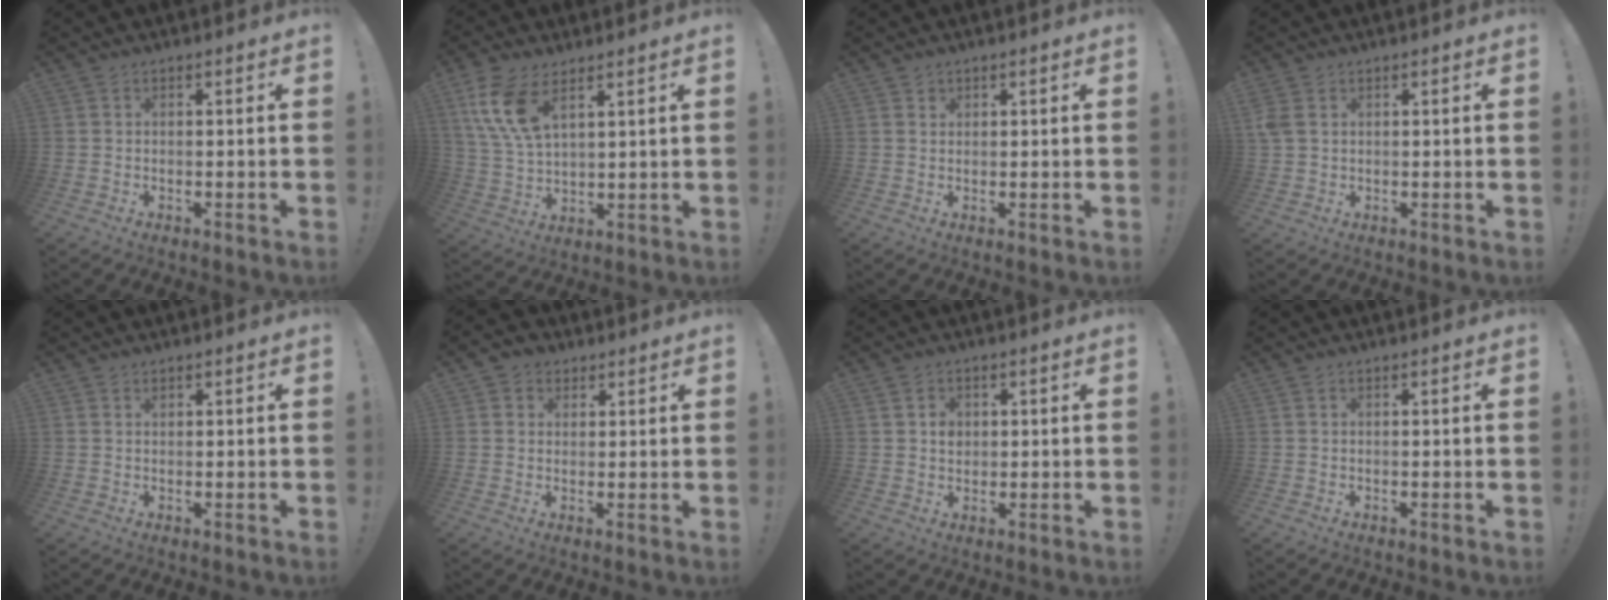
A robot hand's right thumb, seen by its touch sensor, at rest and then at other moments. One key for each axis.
{"total": 11.5, "fx": 6.3, "fy": 5.5, "fz": 8.0, "tx": -0.177, "ty": -0.020, "tz": 0.117}
{"total": 1.2, "fx": 0.9, "fy": 0.8, "fz": 0.1, "tx": 0.003, "ty": -0.006, "tz": 0.016}
{"total": 3.5, "fx": 1.4, "fy": 2.4, "fz": 2.2, "tx": -0.039, "ty": 0.001, "tz": 0.028}
{"total": 0.6, "fx": 0.5, "fy": 0.3, "fz": 0.0, "tx": 0.007, "ty": -0.003, "tz": 0.009}
{"total": 3.8, "fx": 1.4, "fy": 3.4, "fz": 0.9, "tx": -0.015, "ty": 0.001, "tz": 0.026}
{"total": 3.0, "fx": 0.7, "fy": 2.7, "fz": 1.2, "tx": -0.004, "ty": -0.005, "tz": 0.009}
{"total": 0.0}